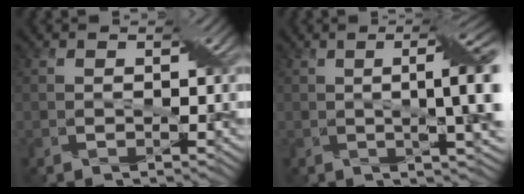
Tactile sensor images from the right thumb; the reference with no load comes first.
{"total": 9.0, "force": [0.6, 2.1, 8.7], "torque": [-0.120, 0.013, 0.010]}